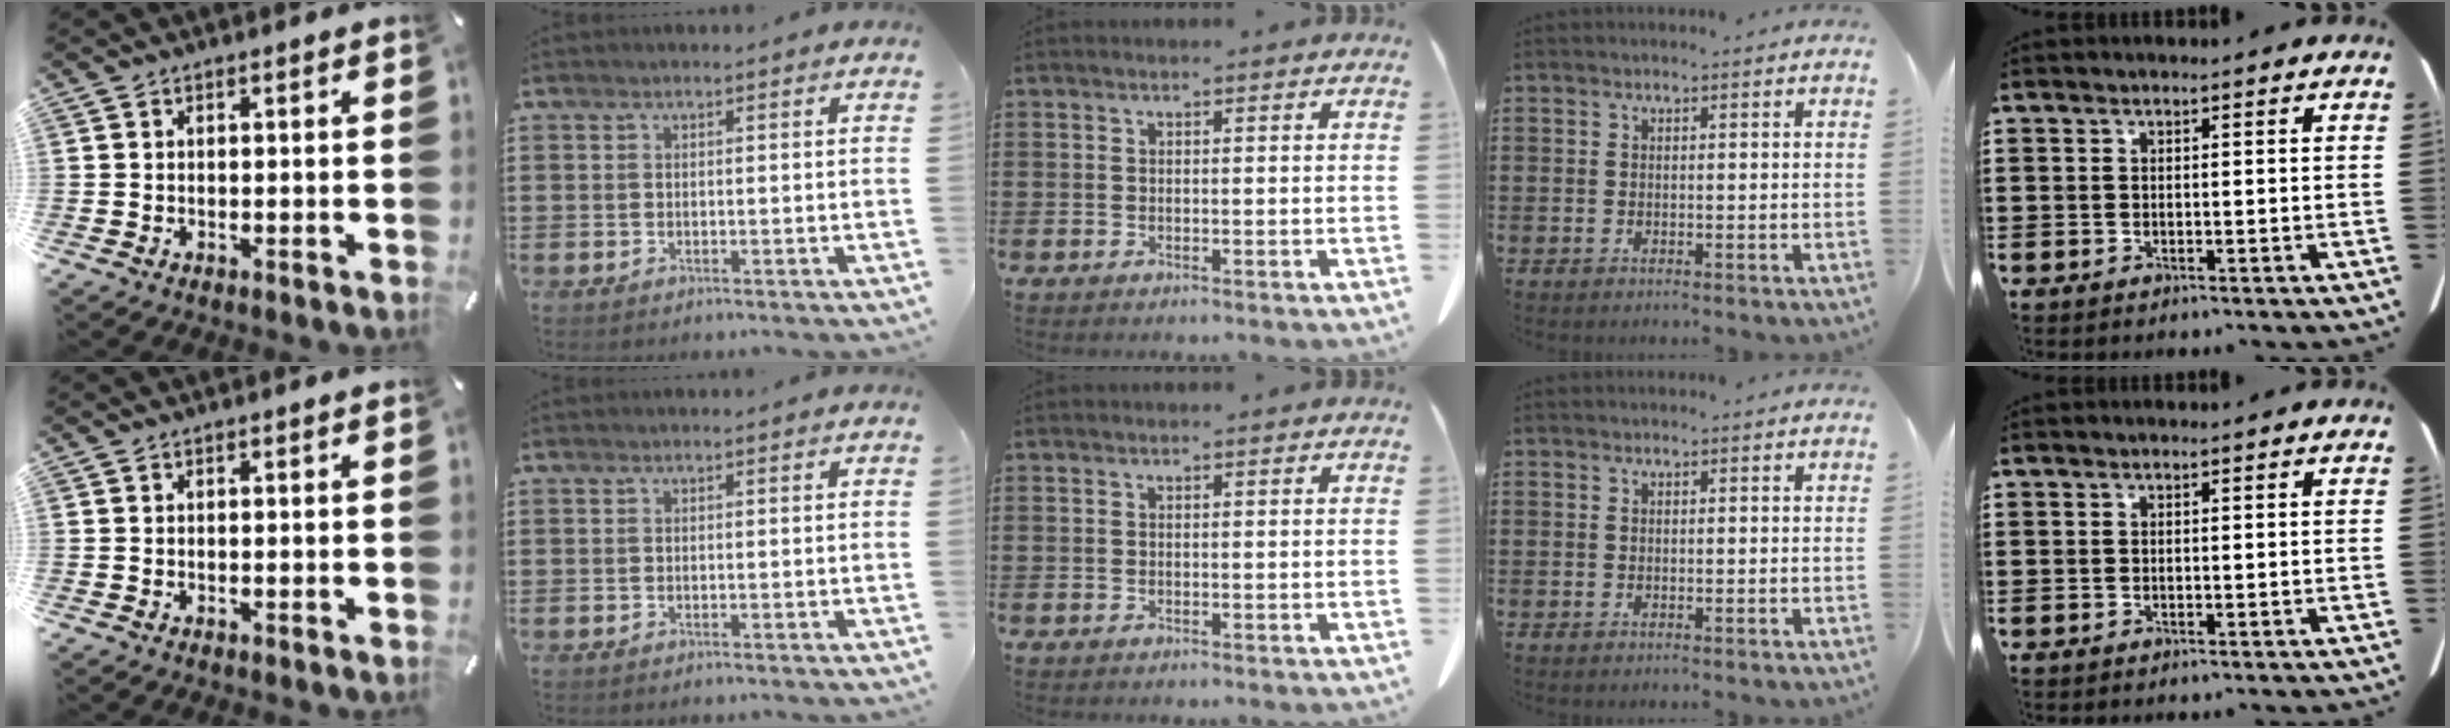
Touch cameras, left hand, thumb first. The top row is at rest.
{}